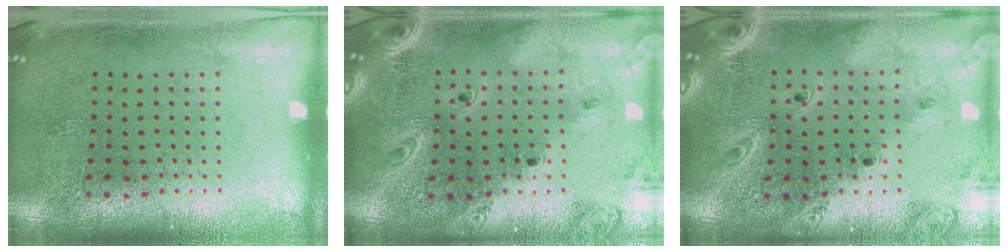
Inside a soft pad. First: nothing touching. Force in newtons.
{"total": 2.8, "press": 2.3, "slide": 1.5}
{"total": 2.8, "press": 2.3, "slide": 1.5}